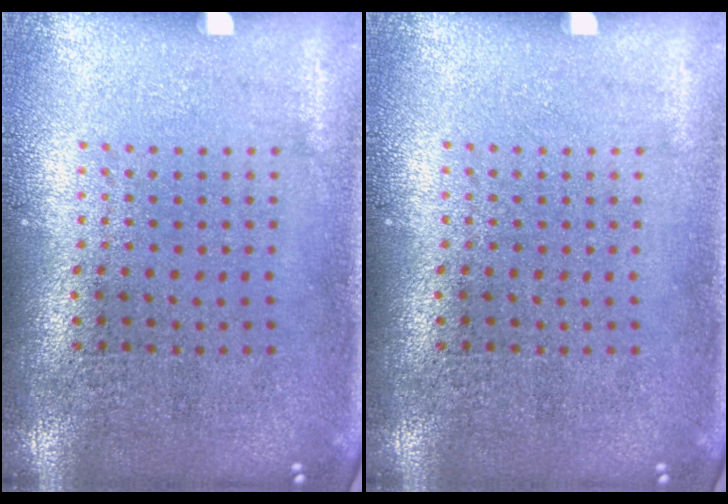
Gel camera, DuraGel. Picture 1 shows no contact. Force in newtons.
{"total": 0.0}